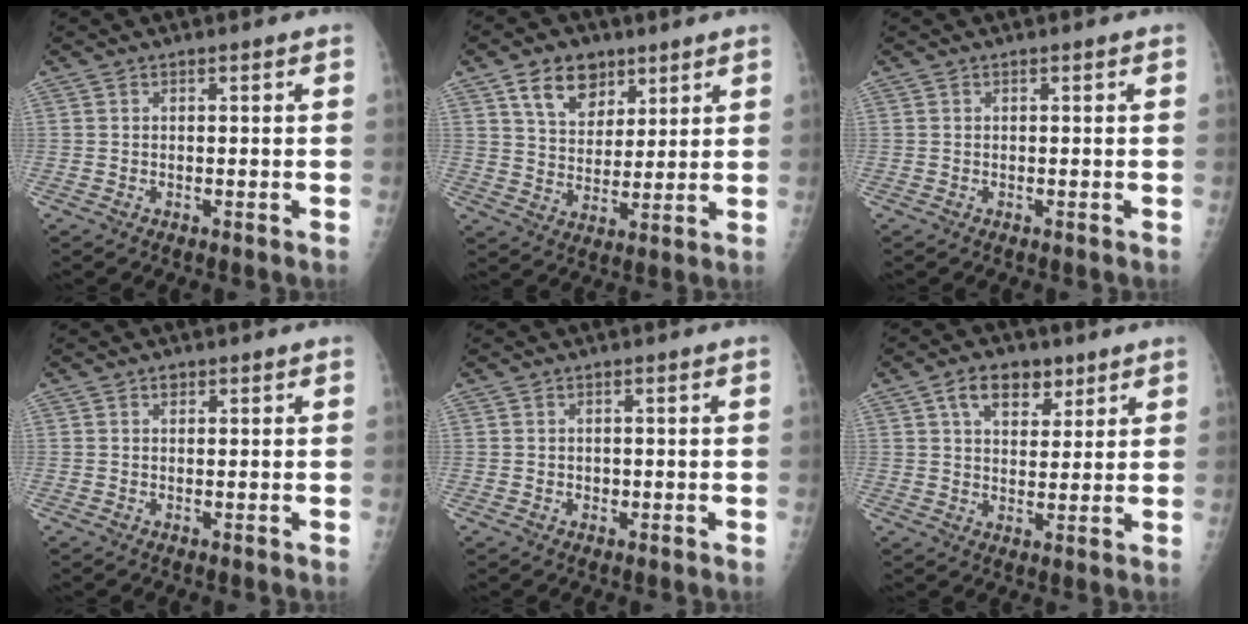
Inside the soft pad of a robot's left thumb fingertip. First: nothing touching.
{"total": 9.8, "force": [5.5, 6.6, 4.7], "torque": [-0.052, -0.029, 0.099]}
{"total": 0.0}
{"total": 0.9, "force": [0.5, 0.7, 0.4], "torque": [0.000, -0.002, 0.007]}
{"total": 1.1, "force": [-0.1, 1.0, 0.4], "torque": [-0.002, 0.003, -0.001]}
{"total": 8.1, "force": [4.4, 5.0, 4.7], "torque": [-0.046, -0.017, 0.070]}